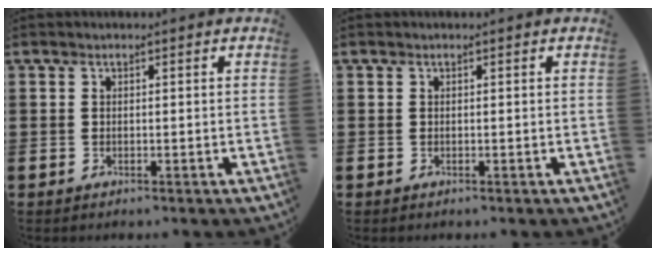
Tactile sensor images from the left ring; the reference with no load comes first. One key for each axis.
{"total": 0.0}